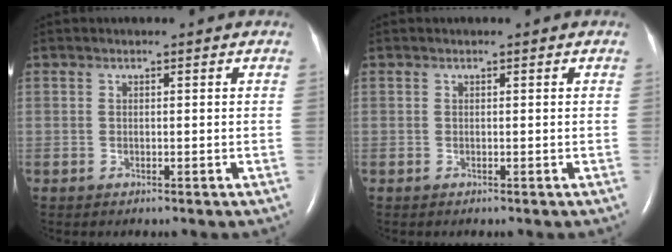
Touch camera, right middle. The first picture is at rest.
{"total": 0.0}